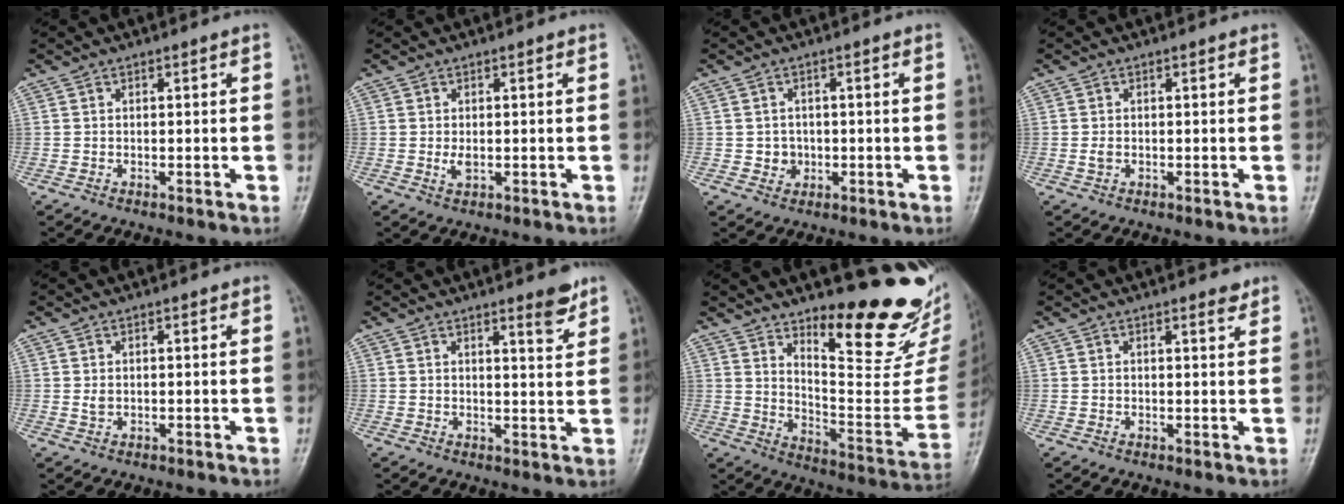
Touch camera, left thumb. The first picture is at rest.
{"total": 2.1, "force": [0.1, 1.2, 1.7], "torque": [-0.030, -0.006, 0.003]}
{"total": 2.7, "force": [-0.3, 2.6, 0.8], "torque": [0.003, 0.005, -0.002]}
{"total": 1.3, "force": [0.0, 0.9, 1.0], "torque": [-0.015, -0.001, -0.001]}
{"total": 1.6, "force": [0.5, 1.0, 1.1], "torque": [-0.016, -0.004, 0.013]}
{"total": 4.4, "force": [3.1, 0.8, 3.0], "torque": [-0.032, -0.025, 0.043]}
{"total": 23.2, "force": [16.5, 6.9, 14.8], "torque": [-0.165, -0.126, 0.244]}
{"total": 1.7, "force": [1.4, 0.5, 1.0], "torque": [-0.008, -0.009, 0.018]}